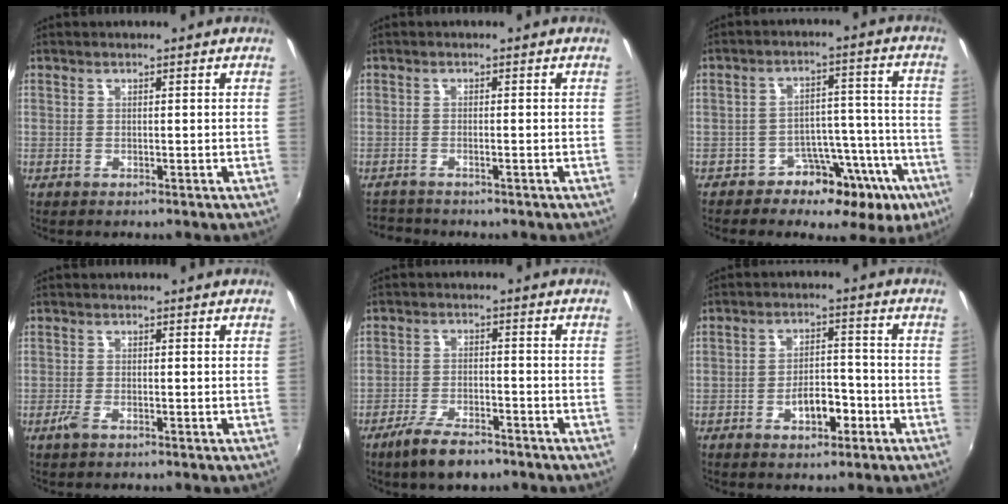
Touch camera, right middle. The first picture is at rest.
{"total": 2.3, "force": [-2.3, 0.1, 0.5], "torque": [-0.020, -0.003, -0.044]}
{"total": 13.2, "force": [-7.8, 8.2, 6.8], "torque": [-0.076, 0.021, -0.098]}
{"total": 2.0, "force": [-1.2, 0.6, 1.4], "torque": [-0.034, -0.004, -0.024]}
{"total": 7.5, "force": [-5.6, 2.2, 4.4], "torque": [-0.102, -0.009, -0.099]}
{"total": 5.5, "force": [-2.6, 2.6, 4.1], "torque": [-0.068, 0.009, -0.031]}